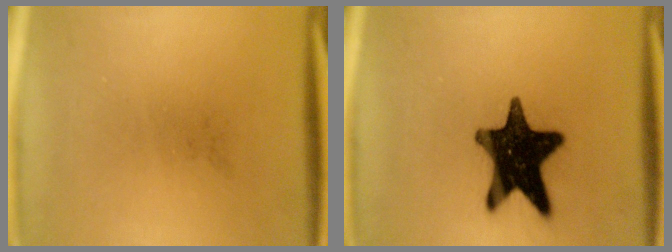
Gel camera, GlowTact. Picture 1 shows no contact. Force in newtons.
{"total": 16.5}